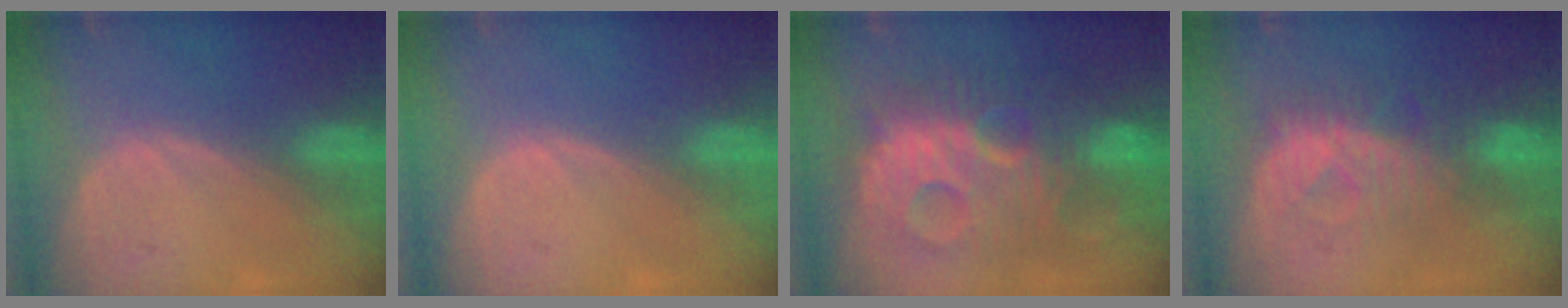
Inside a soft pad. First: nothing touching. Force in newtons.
{"total": 0.0}
{"total": 13.6, "press": 13.5, "slide": 1.2}
{"total": 8.1, "press": 7.9, "slide": 2.0}